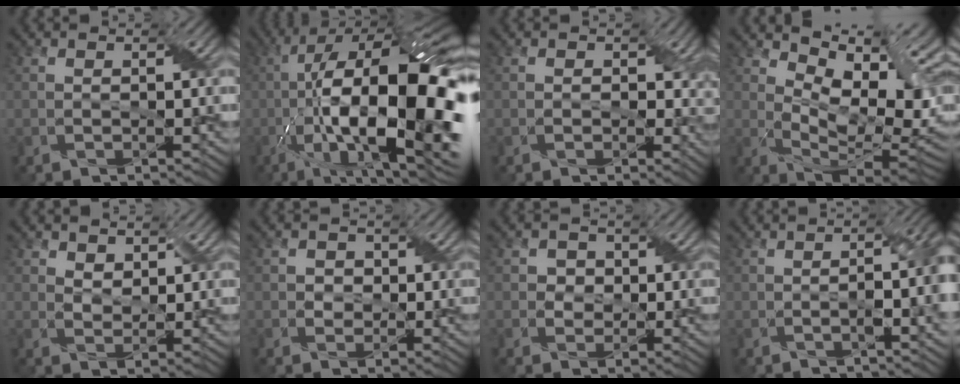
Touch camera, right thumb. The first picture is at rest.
{"total": 22.5, "force": [-3.9, 8.7, 20.3], "torque": [-0.332, -0.002, -0.065]}
{"total": 4.0, "force": [0.1, 3.0, 2.6], "torque": [-0.028, -0.009, 0.004]}
{"total": 13.3, "force": [3.5, 6.7, 10.9], "torque": [-0.173, -0.001, 0.063]}
{"total": 2.9, "force": [2.0, 1.7, 1.2], "torque": [-0.032, -0.003, 0.036]}
{"total": 2.1, "force": [0.3, 1.9, 0.6], "torque": [-0.015, -0.001, -0.002]}
{"total": 2.8, "force": [0.7, 2.5, 0.9], "torque": [-0.025, -0.002, 0.004]}
{"total": 6.6, "force": [-0.9, 2.3, 6.1], "torque": [-0.091, -0.007, -0.011]}